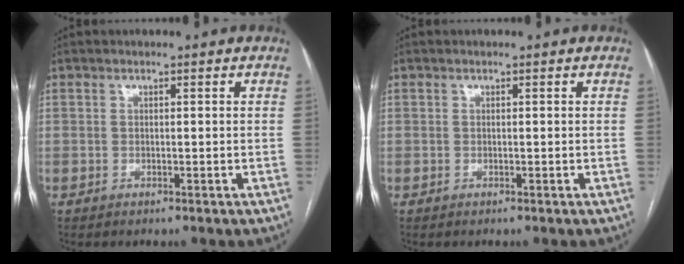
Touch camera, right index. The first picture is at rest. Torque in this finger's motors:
{"motor_torque": [0.00, 0.00, 0.00, 0.00]}